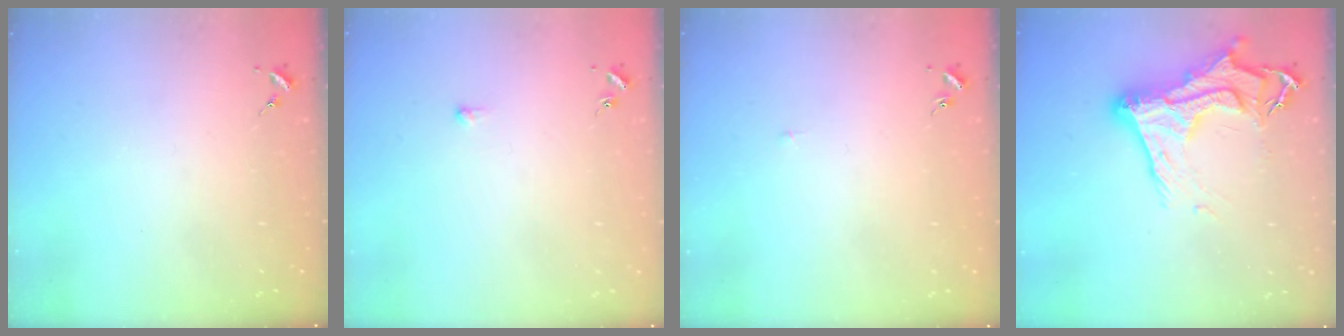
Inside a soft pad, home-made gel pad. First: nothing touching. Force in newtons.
{"total": 2.9, "press": 2.8, "slide": 0.6}
{"total": 1.8, "press": 1.8, "slide": 0.3}
{"total": 18.3, "press": 18.2, "slide": 1.5}